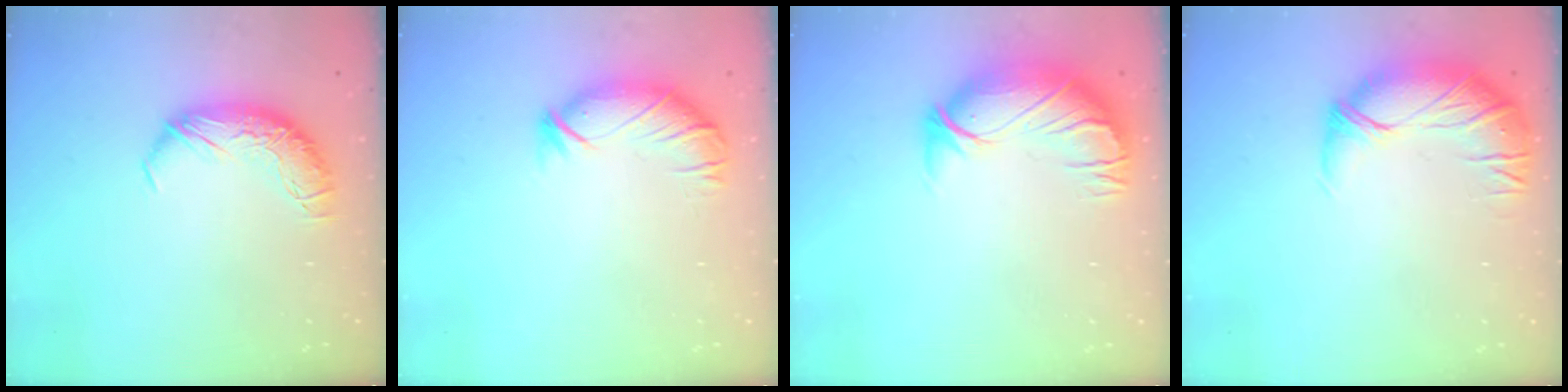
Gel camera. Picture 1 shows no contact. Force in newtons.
{"total": 2.8, "press": 2.6, "slide": 0.9}
{"total": 2.8, "press": 0.3, "slide": 2.8}
{"total": 2.8, "press": 1.3, "slide": 2.4}